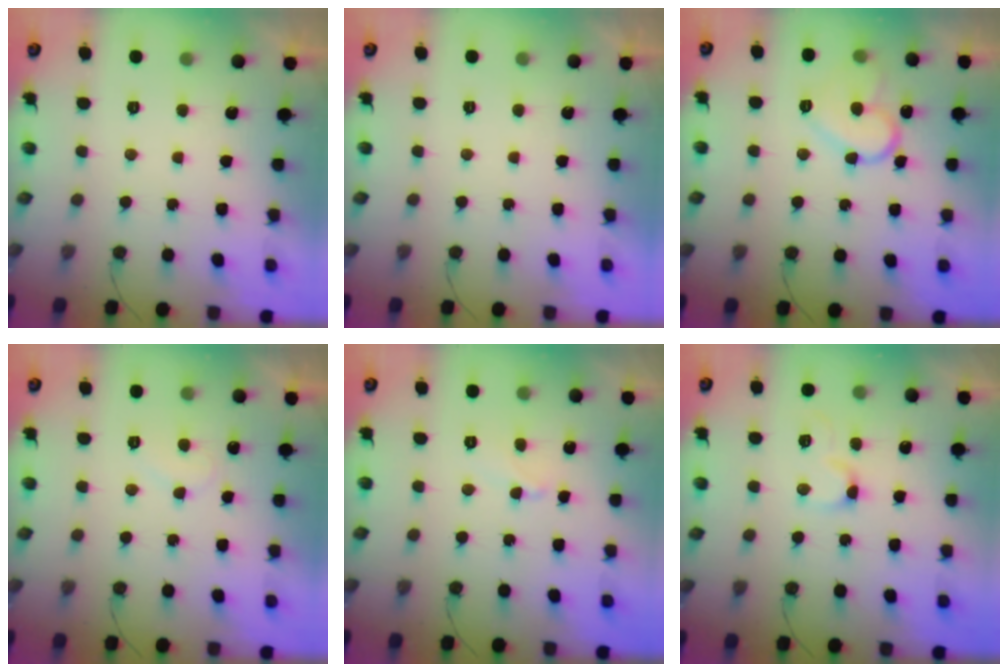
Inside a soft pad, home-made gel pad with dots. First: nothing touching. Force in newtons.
{"total": 1.8, "press": 1.8, "slide": 0.1}
{"total": 13.2, "press": 13.1, "slide": 1.2}
{"total": 6.2, "press": 6.2, "slide": 0.4}
{"total": 4.1, "press": 4.1, "slide": 0.5}
{"total": 4.9, "press": 4.8, "slide": 0.5}